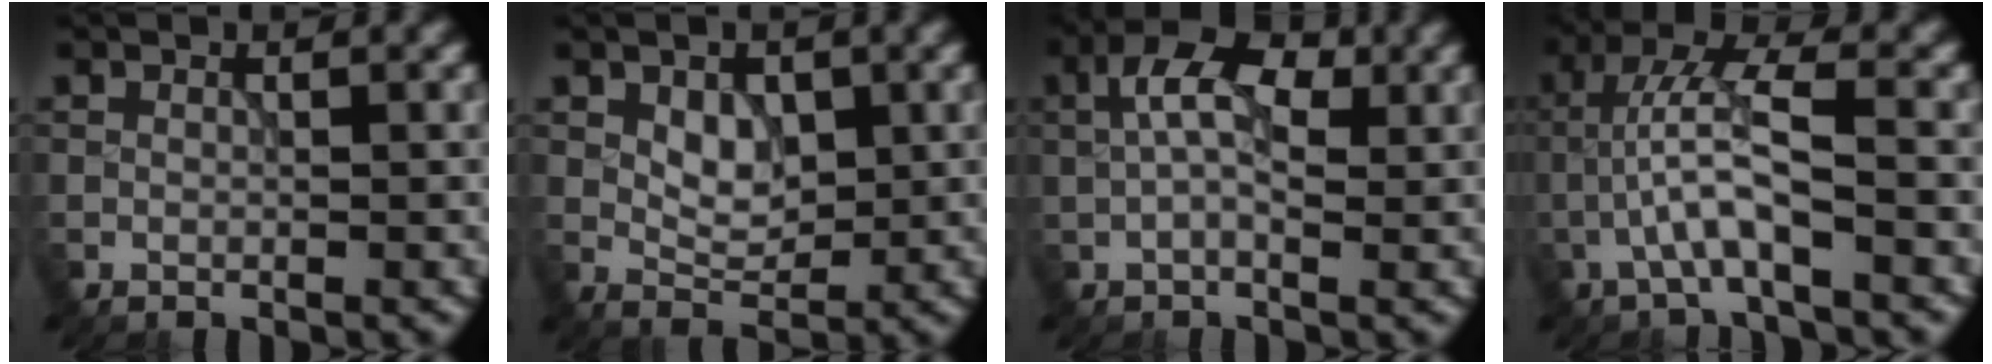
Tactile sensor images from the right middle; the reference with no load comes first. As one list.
[{"total": 2.9, "force": [0.7, 2.0, 2.0], "torque": [-0.033, -0.004, 0.015]}, {"total": 5.5, "force": [1.2, 3.1, 4.5], "torque": [-0.083, 0.014, 0.011]}, {"total": 5.1, "force": [-1.6, 1.1, 4.8], "torque": [-0.093, 0.020, -0.036]}]